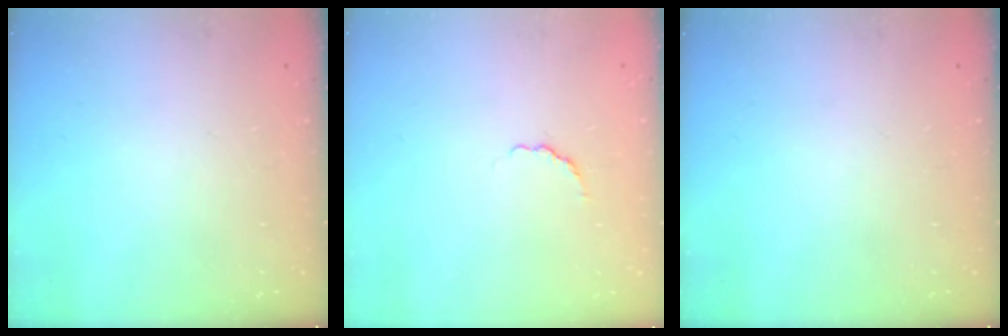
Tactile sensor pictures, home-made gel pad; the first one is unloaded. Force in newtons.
{"total": 1.8, "press": 1.6, "slide": 0.8}
{"total": 0.0}